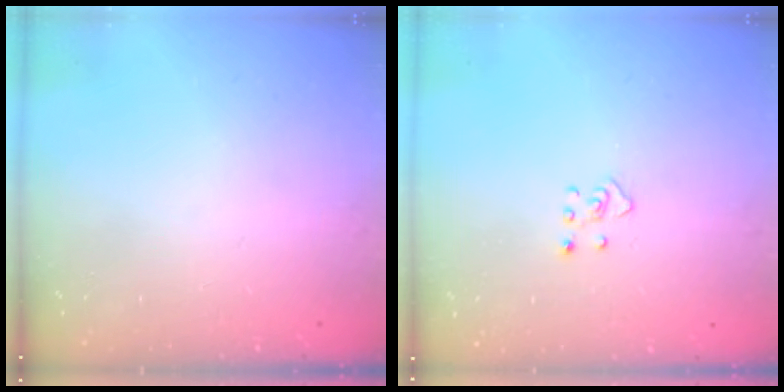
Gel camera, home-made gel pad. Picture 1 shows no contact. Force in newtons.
{"total": 3.4, "press": 3.3, "slide": 0.6}